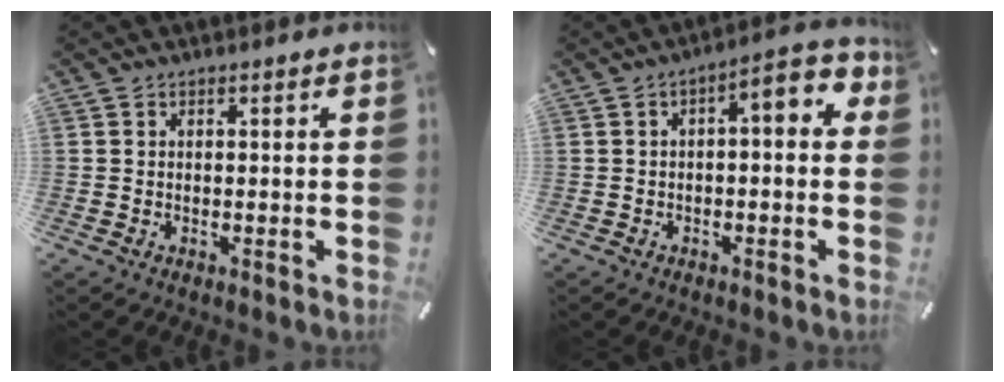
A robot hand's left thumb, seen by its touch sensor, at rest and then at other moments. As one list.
[{"total": 6.1, "force": [0.5, 2.4, 5.6], "torque": [-0.080, -0.009, 0.002]}]